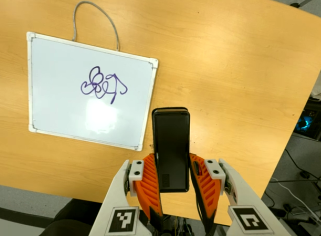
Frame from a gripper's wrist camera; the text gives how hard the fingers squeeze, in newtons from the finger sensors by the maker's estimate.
{"total": 5.3, "left": 3.9, "right": 6.6}